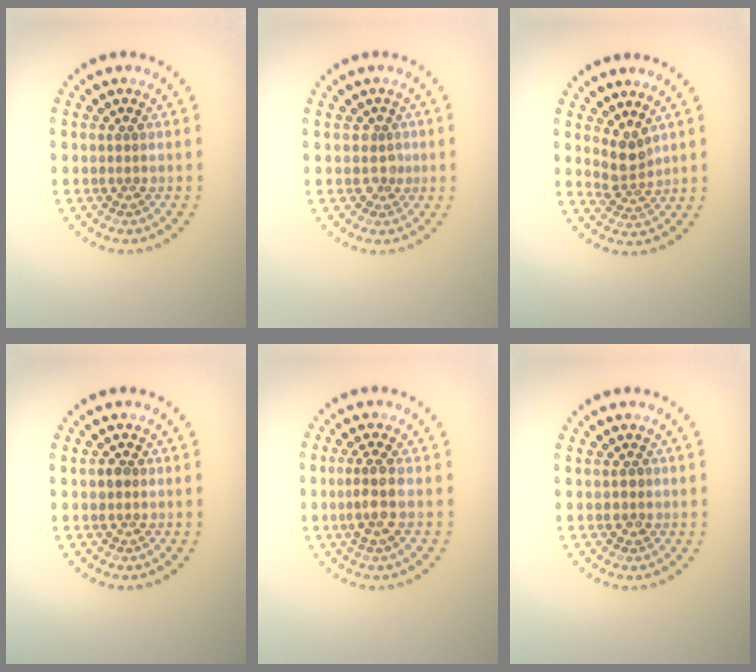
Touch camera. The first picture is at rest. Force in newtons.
{"total": 1.5, "press": 1.1, "slide": 1.0}
{"total": 2.3, "press": 1.8, "slide": 1.5}
{"total": 1.2, "press": 1.2, "slide": 0.3}
{"total": 2.3, "press": 1.9, "slide": 1.2}
{"total": 0.9, "press": 0.9, "slide": 0.2}